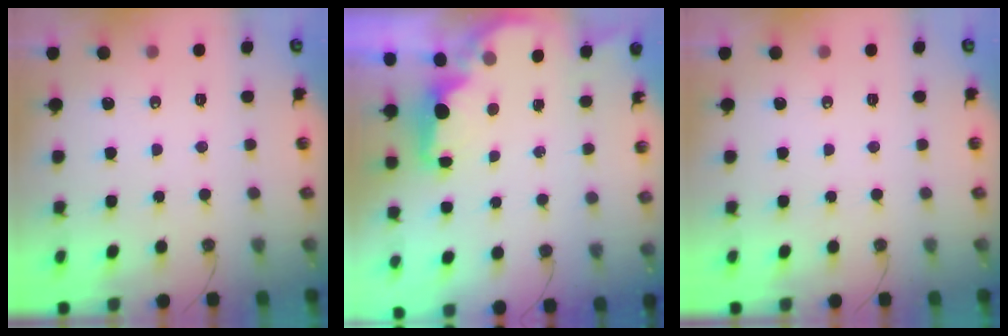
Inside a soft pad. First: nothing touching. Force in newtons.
{"total": 2.5, "press": 2.3, "slide": 0.8}
{"total": 0.0}